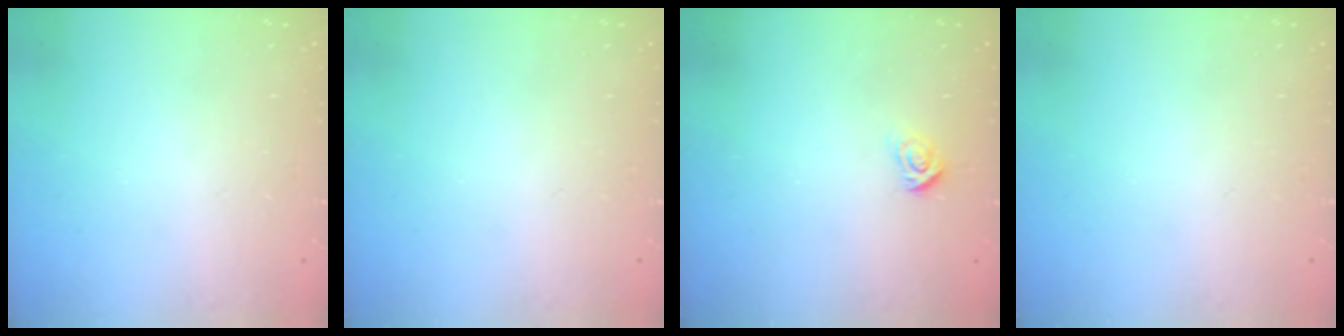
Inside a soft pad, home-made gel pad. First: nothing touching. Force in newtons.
{"total": 0.0}
{"total": 3.6, "press": 3.6, "slide": 0.3}
{"total": 0.0}